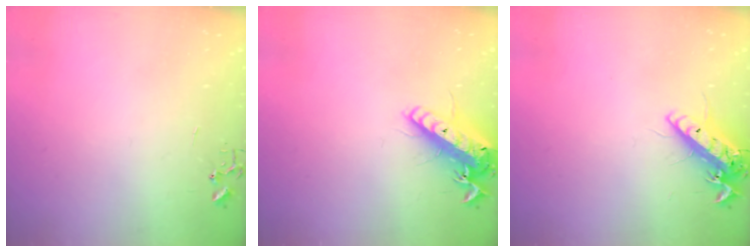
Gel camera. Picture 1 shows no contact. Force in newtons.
{"total": 16.1, "press": 15.8, "slide": 3.2}
{"total": 14.8, "press": 14.5, "slide": 2.8}